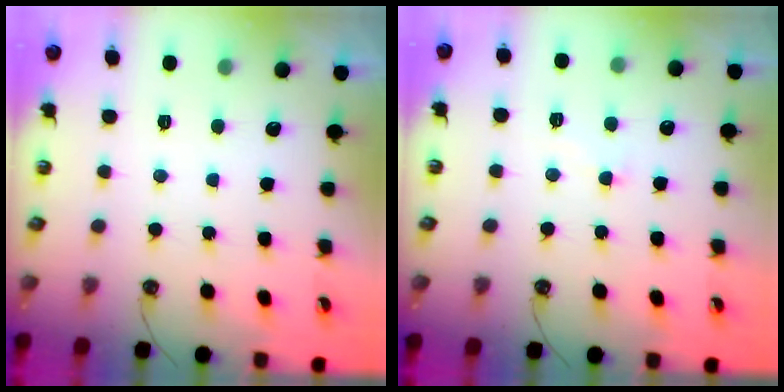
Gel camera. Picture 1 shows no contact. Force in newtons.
{"total": 2.4, "press": 2.3, "slide": 0.7}